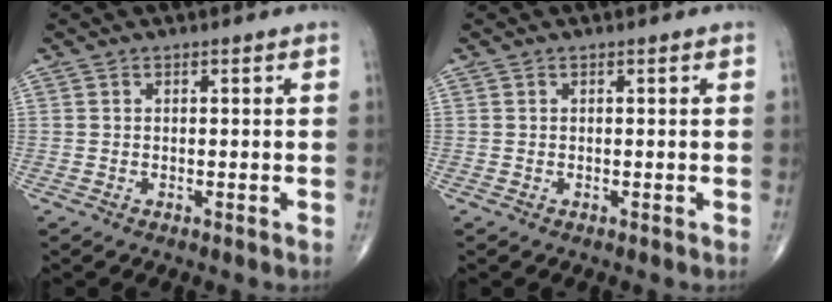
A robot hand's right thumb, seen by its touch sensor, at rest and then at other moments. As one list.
[{"total": 0.0}]